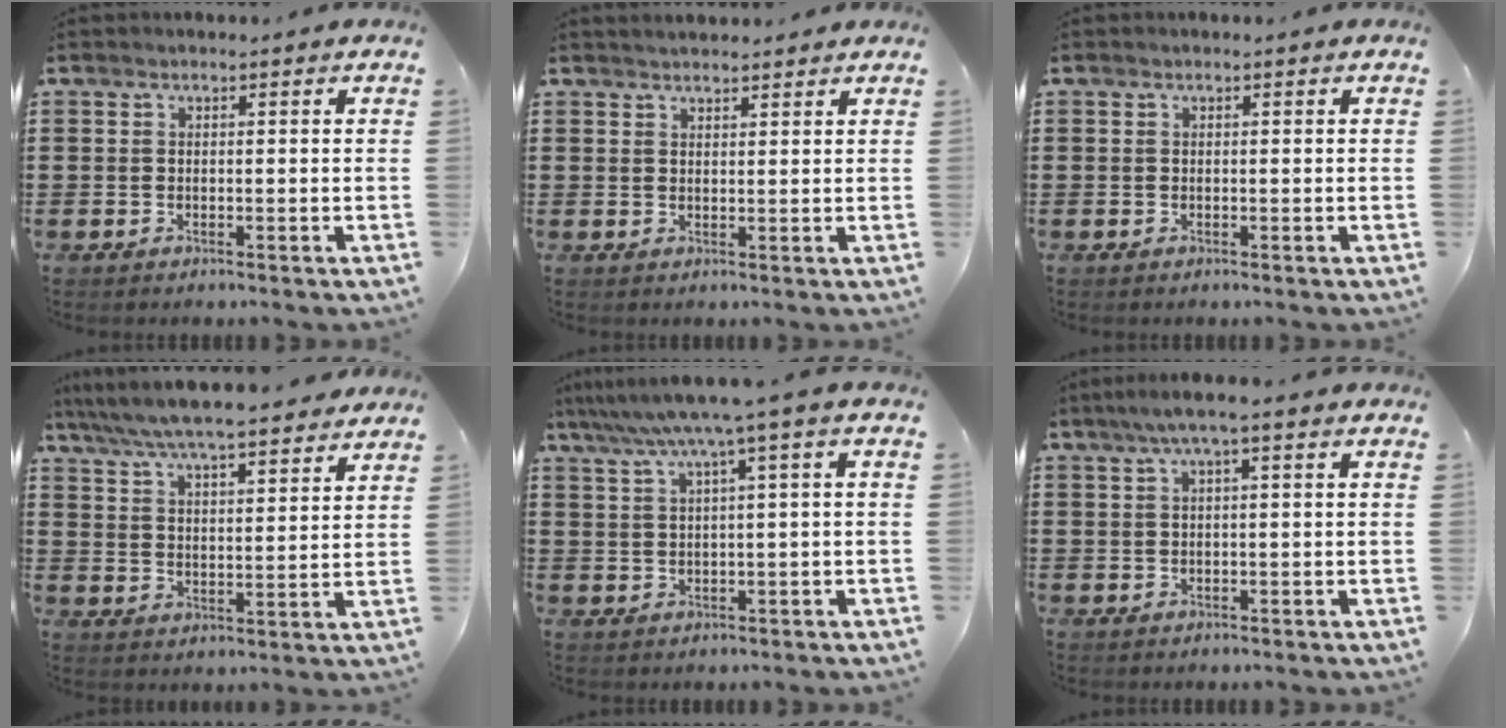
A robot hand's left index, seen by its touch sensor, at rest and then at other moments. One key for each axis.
{"total": 1.6, "fx": 1.6, "fy": 0.1, "fz": 0.1, "tx": -0.004, "ty": 0.004, "tz": 0.031}
{"total": 0.0}
{"total": 6.6, "fx": 6.2, "fy": 0.3, "fz": 2.2, "tx": -0.069, "ty": -0.028, "tz": 0.108}
{"total": 5.1, "fx": 2.3, "fy": -0.7, "fz": 4.5, "tx": -0.093, "ty": -0.015, "tz": 0.034}
{"total": 2.5, "fx": 0.5, "fy": 0.0, "fz": 2.4, "tx": -0.045, "ty": 0.001, "tz": 0.007}